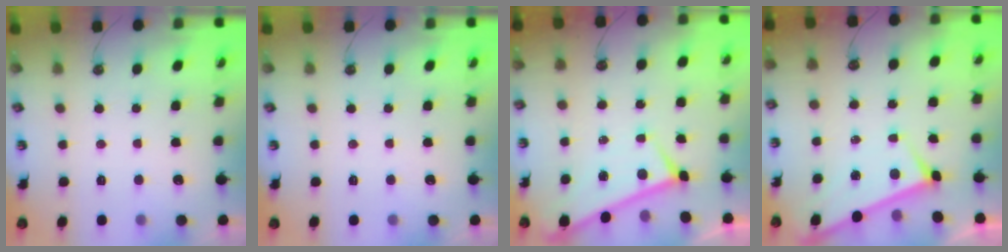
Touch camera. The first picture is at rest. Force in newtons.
{"total": 0.0}
{"total": 0.0}
{"total": 3.1, "press": 3.1, "slide": 0.2}